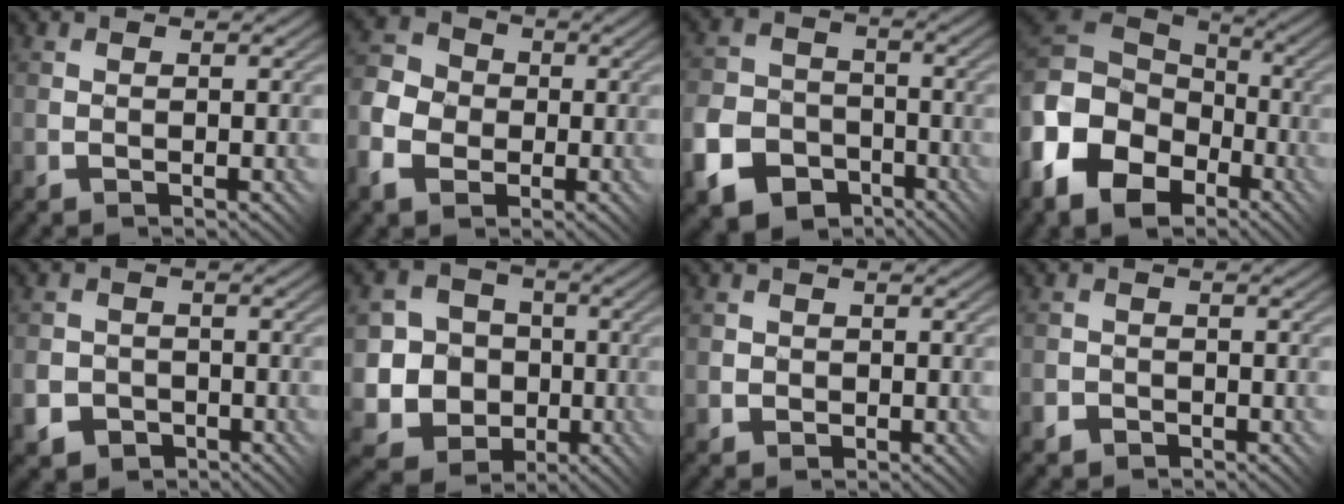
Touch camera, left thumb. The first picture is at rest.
{"total": 6.9, "force": [-2.2, 5.5, 3.5], "torque": [-0.101, -0.015, -0.054]}
{"total": 9.8, "force": [-5.0, 7.2, 4.3], "torque": [-0.123, -0.032, -0.096]}
{"total": 15.8, "force": [-5.4, 11.0, 9.9], "torque": [-0.248, -0.015, -0.106]}
{"total": 4.6, "force": [-2.0, 4.0, 0.9], "torque": [-0.021, -0.009, -0.045]}
{"total": 10.1, "force": [-1.3, 9.2, 3.8], "torque": [-0.106, -0.017, -0.046]}
{"total": 2.0, "force": [0.2, 1.9, 0.0], "torque": [0.005, 0.010, -0.007]}
{"total": 2.4, "force": [-1.5, 1.8, 0.2], "torque": [0.010, 0.005, -0.031]}